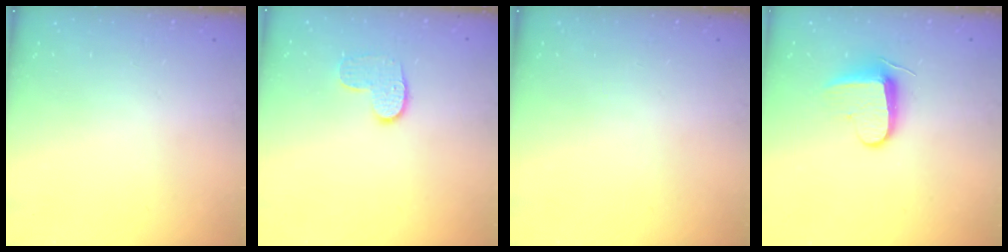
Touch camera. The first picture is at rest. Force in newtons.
{"total": 7.3, "press": 7.3, "slide": 0.2}
{"total": 0.0}
{"total": 9.3, "press": 9.3, "slide": 0.6}